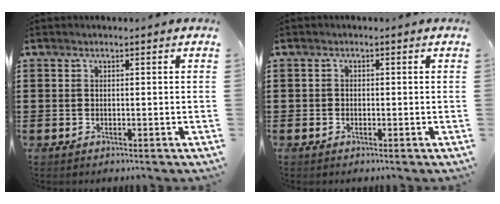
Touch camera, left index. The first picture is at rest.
{"total": 0.6, "force": [-0.2, 0.6, 0.1], "torque": [-0.004, 0.003, -0.005]}